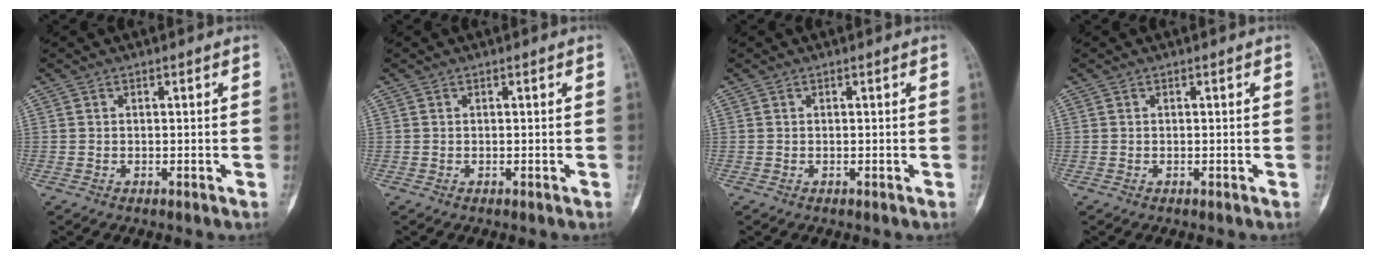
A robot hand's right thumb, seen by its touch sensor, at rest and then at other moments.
{"total": 0.0}
{"total": 0.0}
{"total": 0.0}